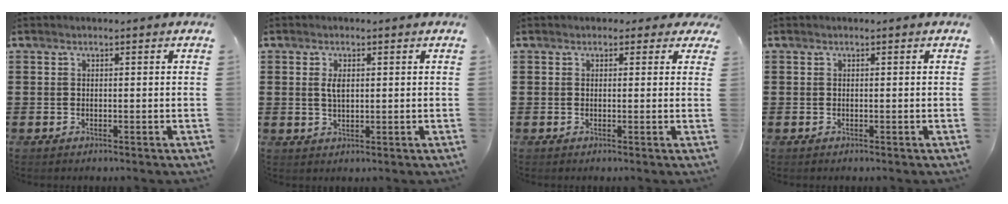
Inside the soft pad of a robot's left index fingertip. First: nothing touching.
{"total": 2.5, "force": [0.6, 1.0, 2.2], "torque": [-0.047, 0.005, 0.010]}
{"total": 1.3, "force": [0.5, 1.1, 0.4], "torque": [-0.006, 0.006, 0.005]}
{"total": 0.0}